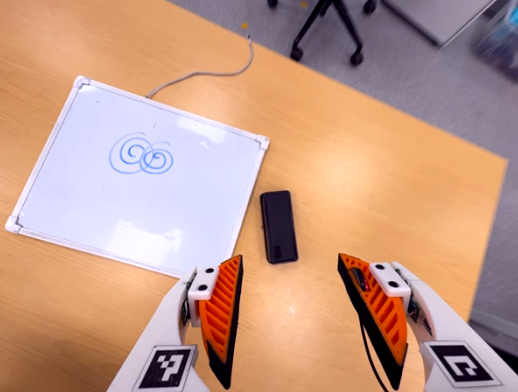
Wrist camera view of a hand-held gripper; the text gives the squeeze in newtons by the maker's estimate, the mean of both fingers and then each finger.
{"total": 0.0}